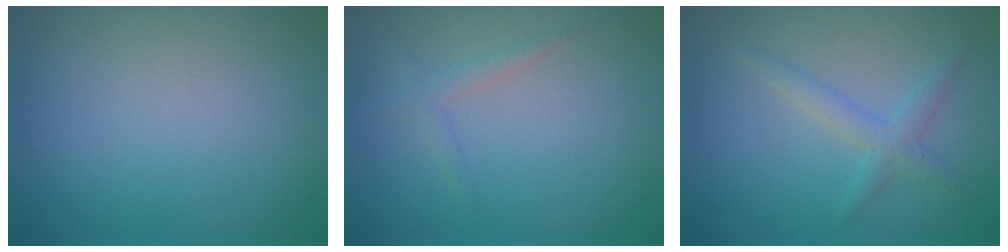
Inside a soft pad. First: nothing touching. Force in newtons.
{"total": 1.2, "press": 1.2, "slide": 0.0}
{"total": 2.0, "press": 2.0, "slide": 0.1}